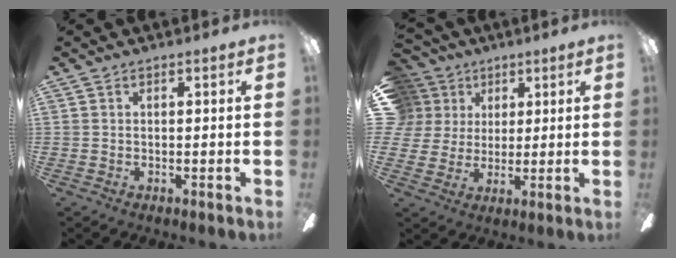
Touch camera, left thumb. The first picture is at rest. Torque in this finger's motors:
{"motor_torque": [0.17, 0.26, -0.14, 0.30, 0.08]}